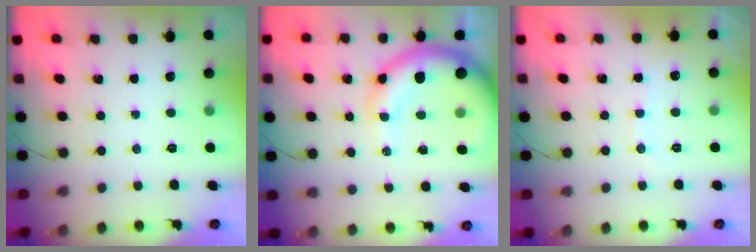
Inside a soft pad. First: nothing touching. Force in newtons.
{"total": 12.0, "press": 11.6, "slide": 3.0}
{"total": 5.8, "press": 5.8, "slide": 0.8}